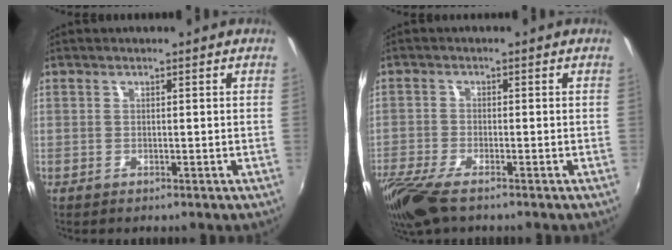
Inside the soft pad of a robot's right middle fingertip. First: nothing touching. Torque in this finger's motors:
{"motor_torque": [0.84, -0.77, 0.22, 0.13]}